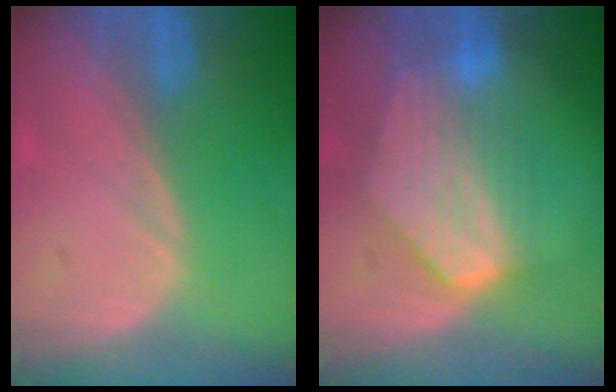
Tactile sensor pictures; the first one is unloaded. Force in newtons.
{"total": 8.4, "press": 7.6, "slide": 3.5}